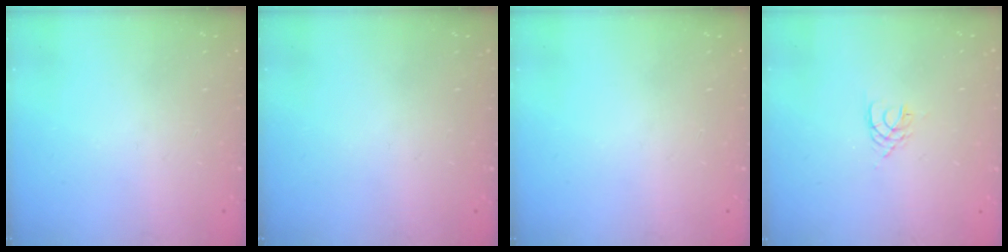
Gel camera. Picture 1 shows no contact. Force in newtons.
{"total": 0.0}
{"total": 0.0}
{"total": 2.0, "press": 1.9, "slide": 0.3}